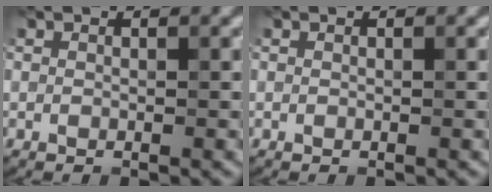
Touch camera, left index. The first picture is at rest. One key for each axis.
{"total": 0.0}